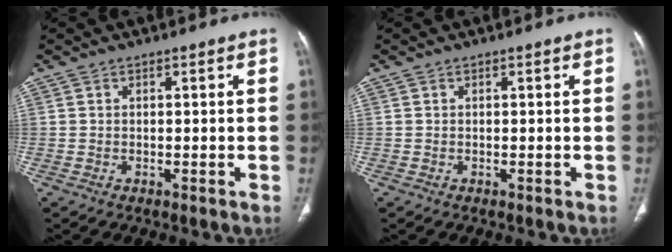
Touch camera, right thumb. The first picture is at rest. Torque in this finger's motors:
{"motor_torque": [0.00, 0.00, 0.00, 0.00, 0.02]}